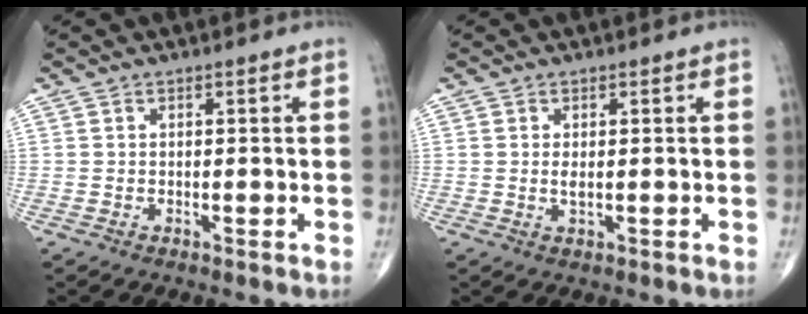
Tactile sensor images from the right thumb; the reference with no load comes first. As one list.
[{"total": 1.3, "force": [0.1, 0.4, 1.2], "torque": [-0.025, -0.004, 0.006]}]